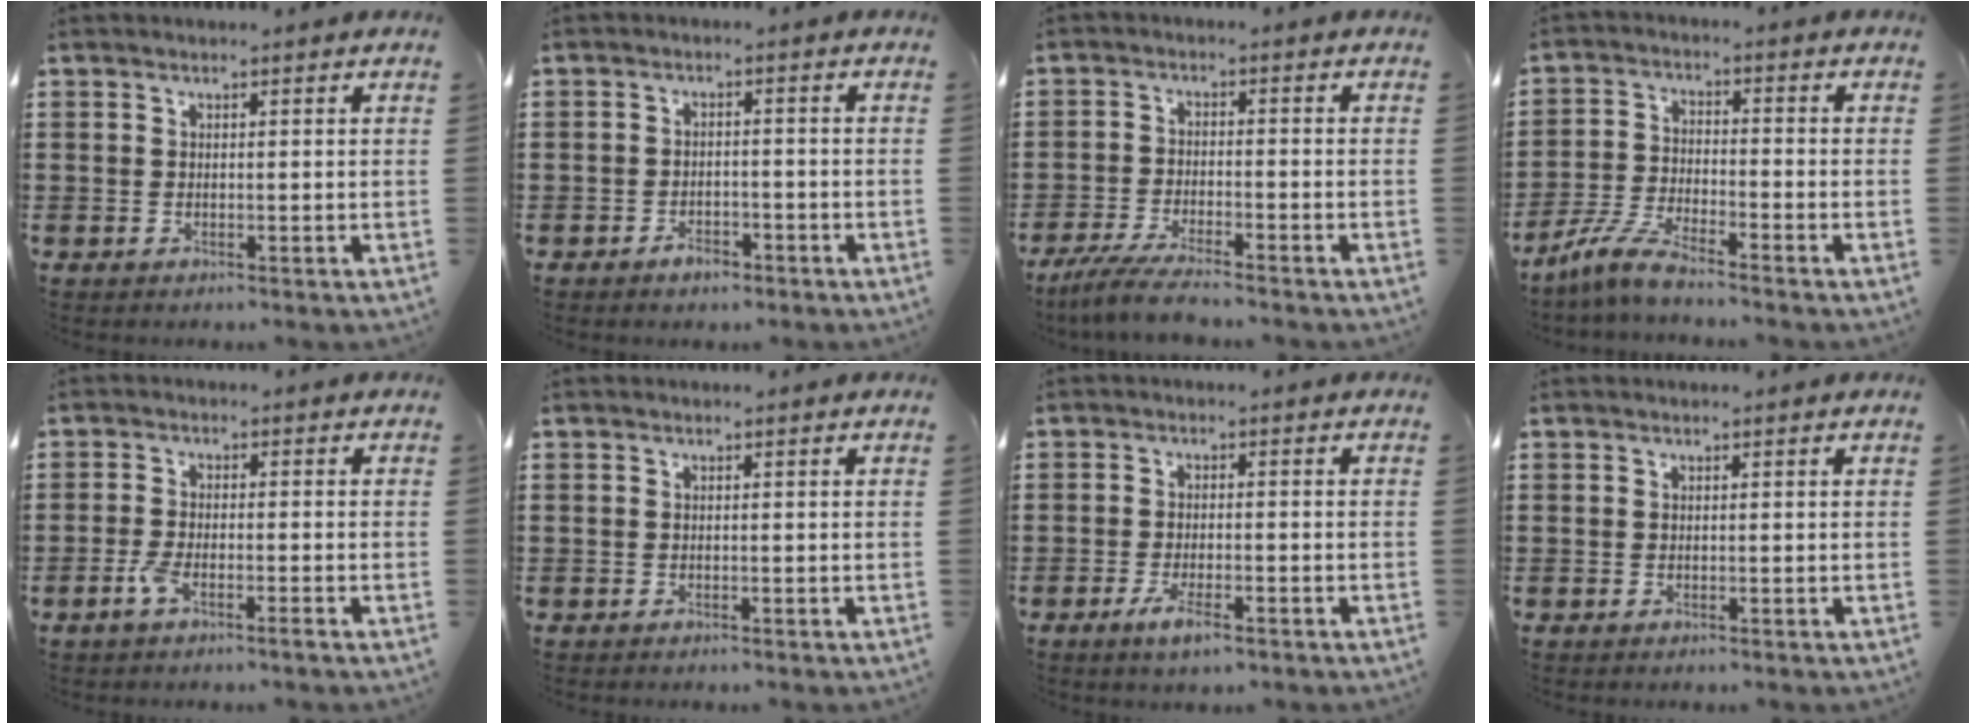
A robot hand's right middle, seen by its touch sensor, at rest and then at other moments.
{"total": 2.4, "force": [-2.0, 1.0, 0.8], "torque": [-0.020, -0.001, -0.039]}
{"total": 5.2, "force": [-4.6, 0.1, 2.3], "torque": [-0.060, -0.016, -0.092]}
{"total": 6.2, "force": [-5.4, 0.5, 3.0], "torque": [-0.084, -0.012, -0.108]}
{"total": 3.1, "force": [-1.8, 0.5, 2.5], "torque": [-0.065, -0.005, -0.039]}
{"total": 0.0}
{"total": 3.7, "force": [-2.2, 0.9, 2.8], "torque": [-0.060, -0.003, -0.042]}
{"total": 0.0}